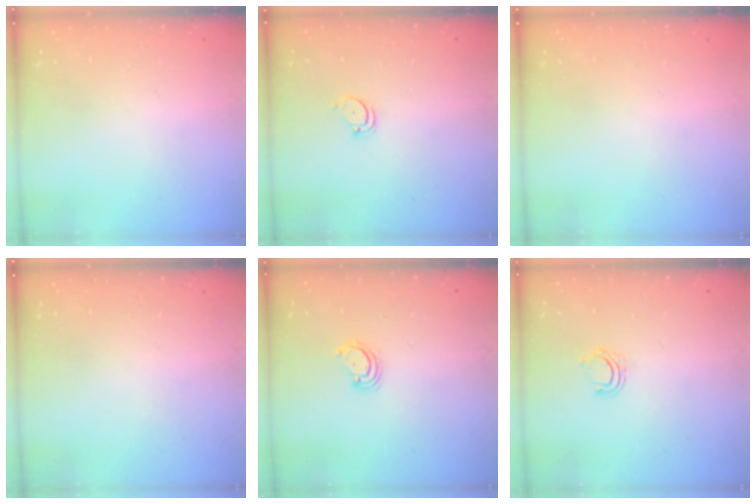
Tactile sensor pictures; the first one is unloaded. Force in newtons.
{"total": 2.6, "press": 2.6, "slide": 0.1}
{"total": 0.0}
{"total": 0.0}
{"total": 2.9, "press": 2.9, "slide": 0.2}
{"total": 5.0, "press": 4.8, "slide": 1.2}